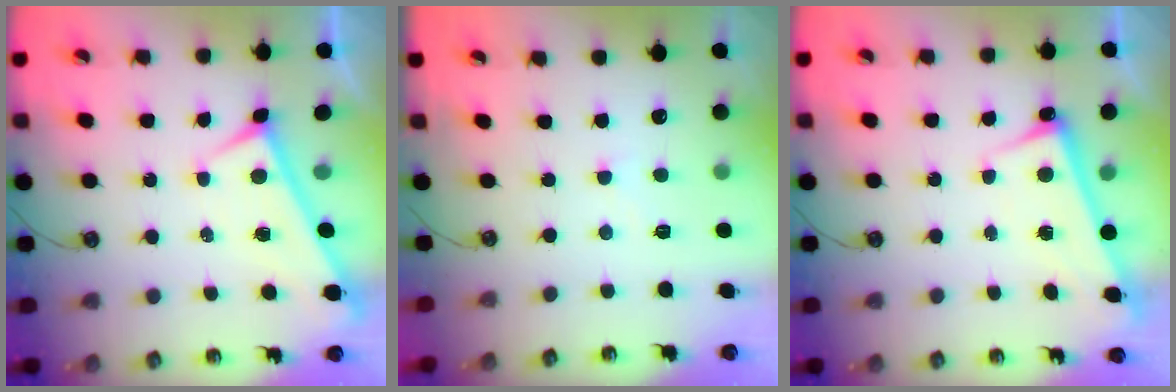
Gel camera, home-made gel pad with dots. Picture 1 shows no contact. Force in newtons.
{"total": 0.7, "press": 0.5, "slide": 0.5}
{"total": 2.8, "press": 2.8, "slide": 0.5}